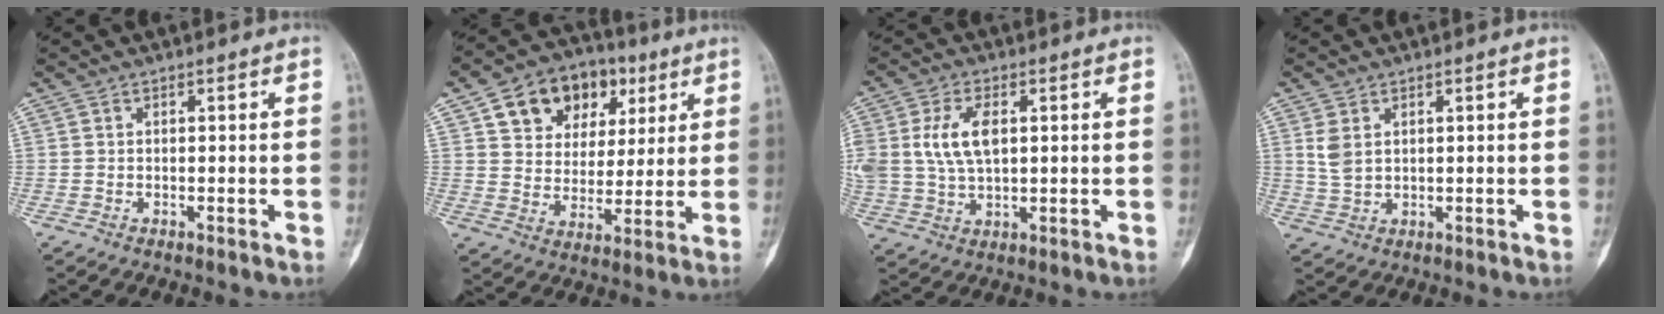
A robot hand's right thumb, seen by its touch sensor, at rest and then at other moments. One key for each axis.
{"total": 16.0, "fx": 7.2, "fy": 11.7, "fz": 8.2, "tx": -0.084, "ty": -0.005, "tz": 0.118}
{"total": 10.0, "fx": 1.9, "fy": 5.7, "fz": 8.0, "tx": -0.166, "ty": 0.004, "tz": 0.042}
{"total": 3.8, "fx": 1.4, "fy": 2.6, "fz": 2.5, "tx": -0.046, "ty": -0.003, "tz": 0.036}